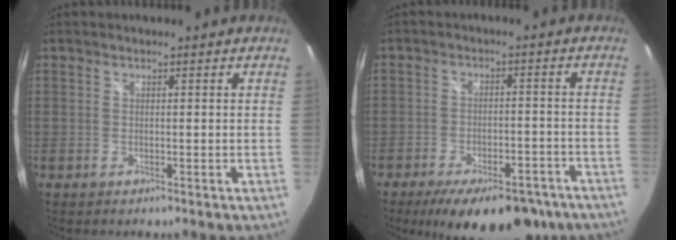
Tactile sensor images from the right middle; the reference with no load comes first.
{"total": 17.2, "force": [-12.7, 6.8, 9.4], "torque": [-0.166, -0.016, -0.163]}